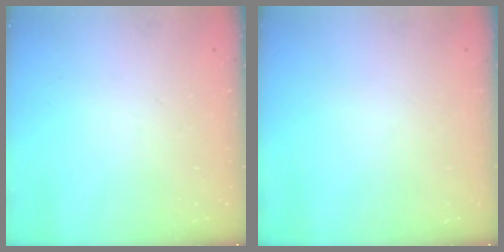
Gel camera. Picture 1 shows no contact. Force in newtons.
{"total": 0.0}